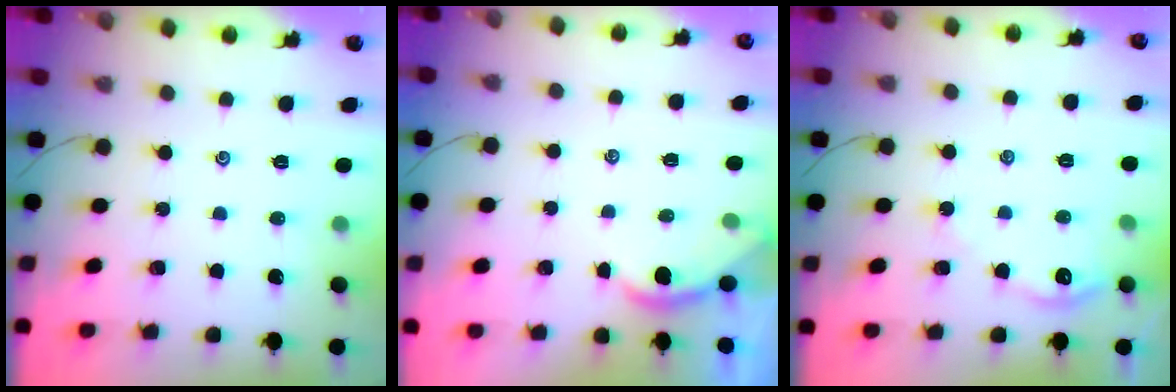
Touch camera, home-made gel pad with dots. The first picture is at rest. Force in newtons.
{"total": 1.5, "press": 1.5, "slide": 0.2}
{"total": 4.9, "press": 4.8, "slide": 0.4}